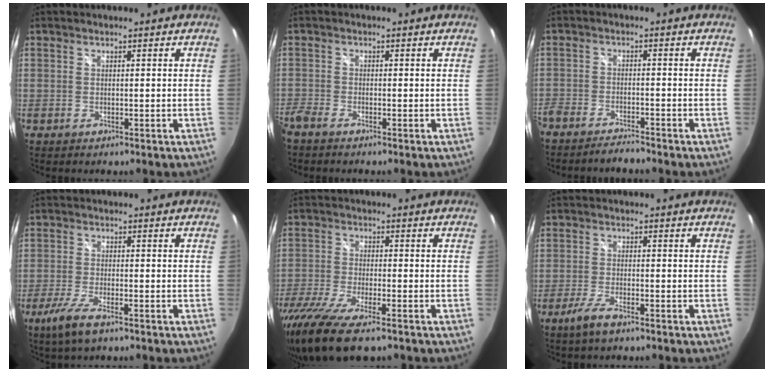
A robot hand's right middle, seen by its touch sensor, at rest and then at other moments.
{"total": 2.8, "force": [-2.4, 0.5, 1.2], "torque": [-0.039, -0.010, -0.052]}
{"total": 5.9, "force": [-5.4, 1.0, 1.9], "torque": [-0.060, -0.012, -0.096]}
{"total": 6.4, "force": [-4.2, 1.4, 4.6], "torque": [-0.115, -0.017, -0.079]}
{"total": 13.4, "force": [-9.8, 3.0, 8.7], "torque": [-0.196, -0.056, -0.183]}
{"total": 4.6, "force": [-3.3, 0.9, 3.1], "torque": [-0.080, -0.009, -0.064]}